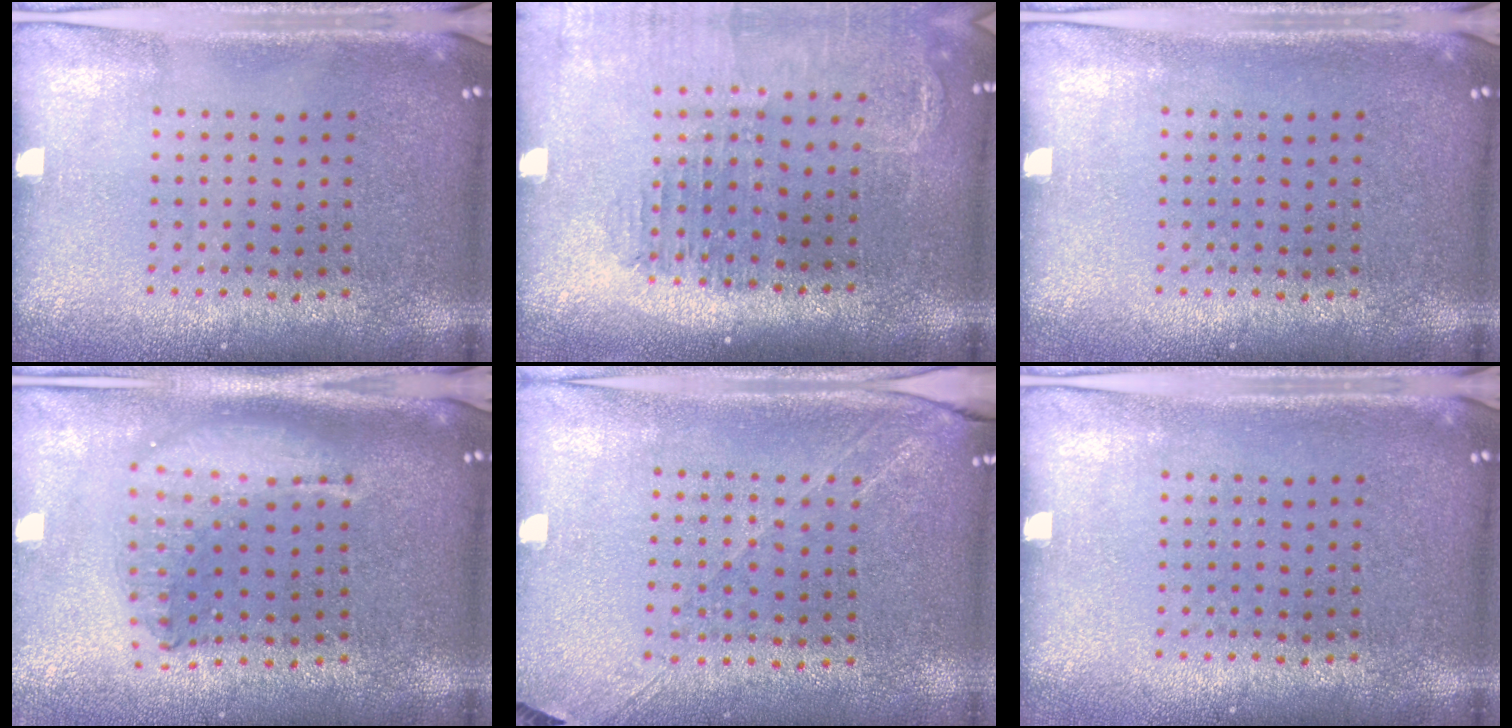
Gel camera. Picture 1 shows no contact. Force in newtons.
{"total": 1.4, "press": 1.3, "slide": 0.3}
{"total": 0.0}
{"total": 1.9, "press": 1.5, "slide": 1.1}
{"total": 1.4, "press": 1.2, "slide": 0.7}
{"total": 0.0}